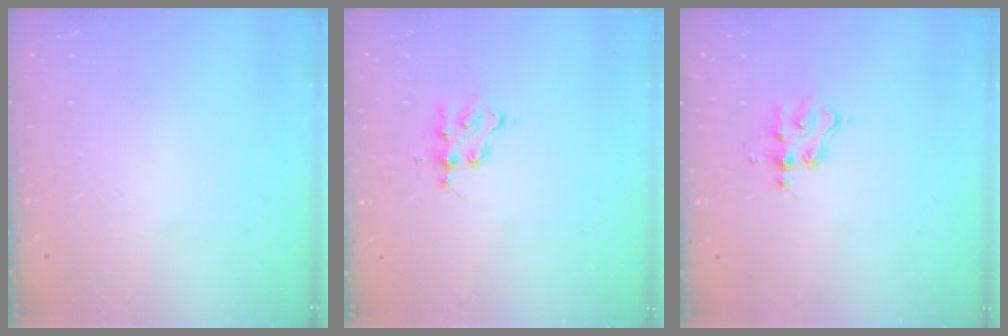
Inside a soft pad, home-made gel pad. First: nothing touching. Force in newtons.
{"total": 2.7, "press": 2.7, "slide": 0.4}
{"total": 3.4, "press": 3.4, "slide": 0.2}